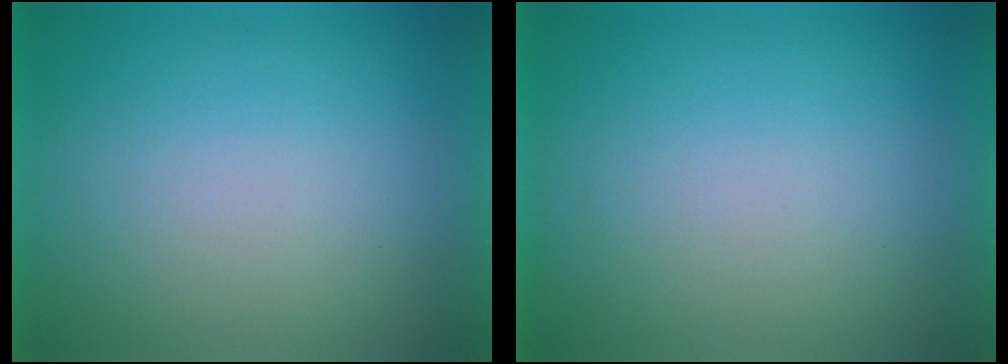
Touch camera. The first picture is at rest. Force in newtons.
{"total": 0.0}